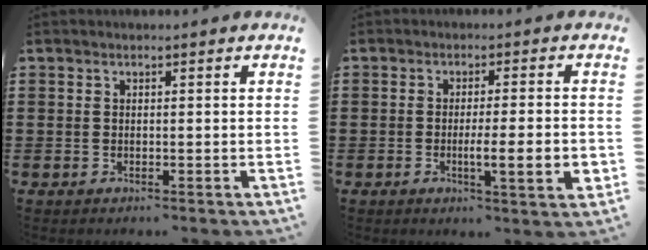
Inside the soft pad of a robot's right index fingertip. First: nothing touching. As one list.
[{"total": 6.2, "force": [-1.5, 0.6, 6.0], "torque": [-0.089, -0.011, -0.025]}]